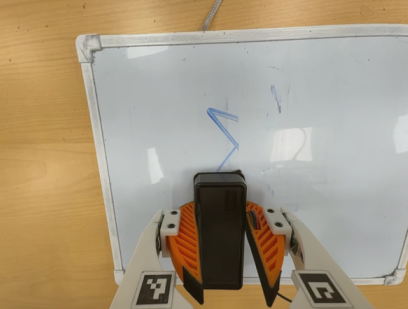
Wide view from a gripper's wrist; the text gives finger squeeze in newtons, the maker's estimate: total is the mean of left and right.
{"total": 9.8, "left": 8.7, "right": 10.8}